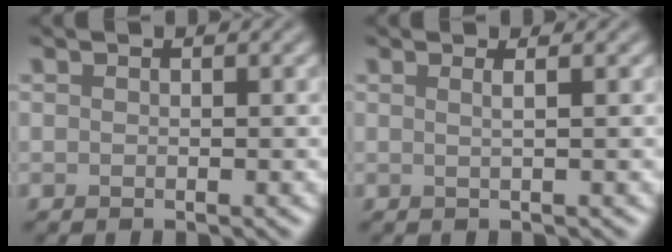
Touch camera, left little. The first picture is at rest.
{"total": 1.6, "force": [0.6, 0.7, 1.3], "torque": [-0.009, -0.001, -0.008]}